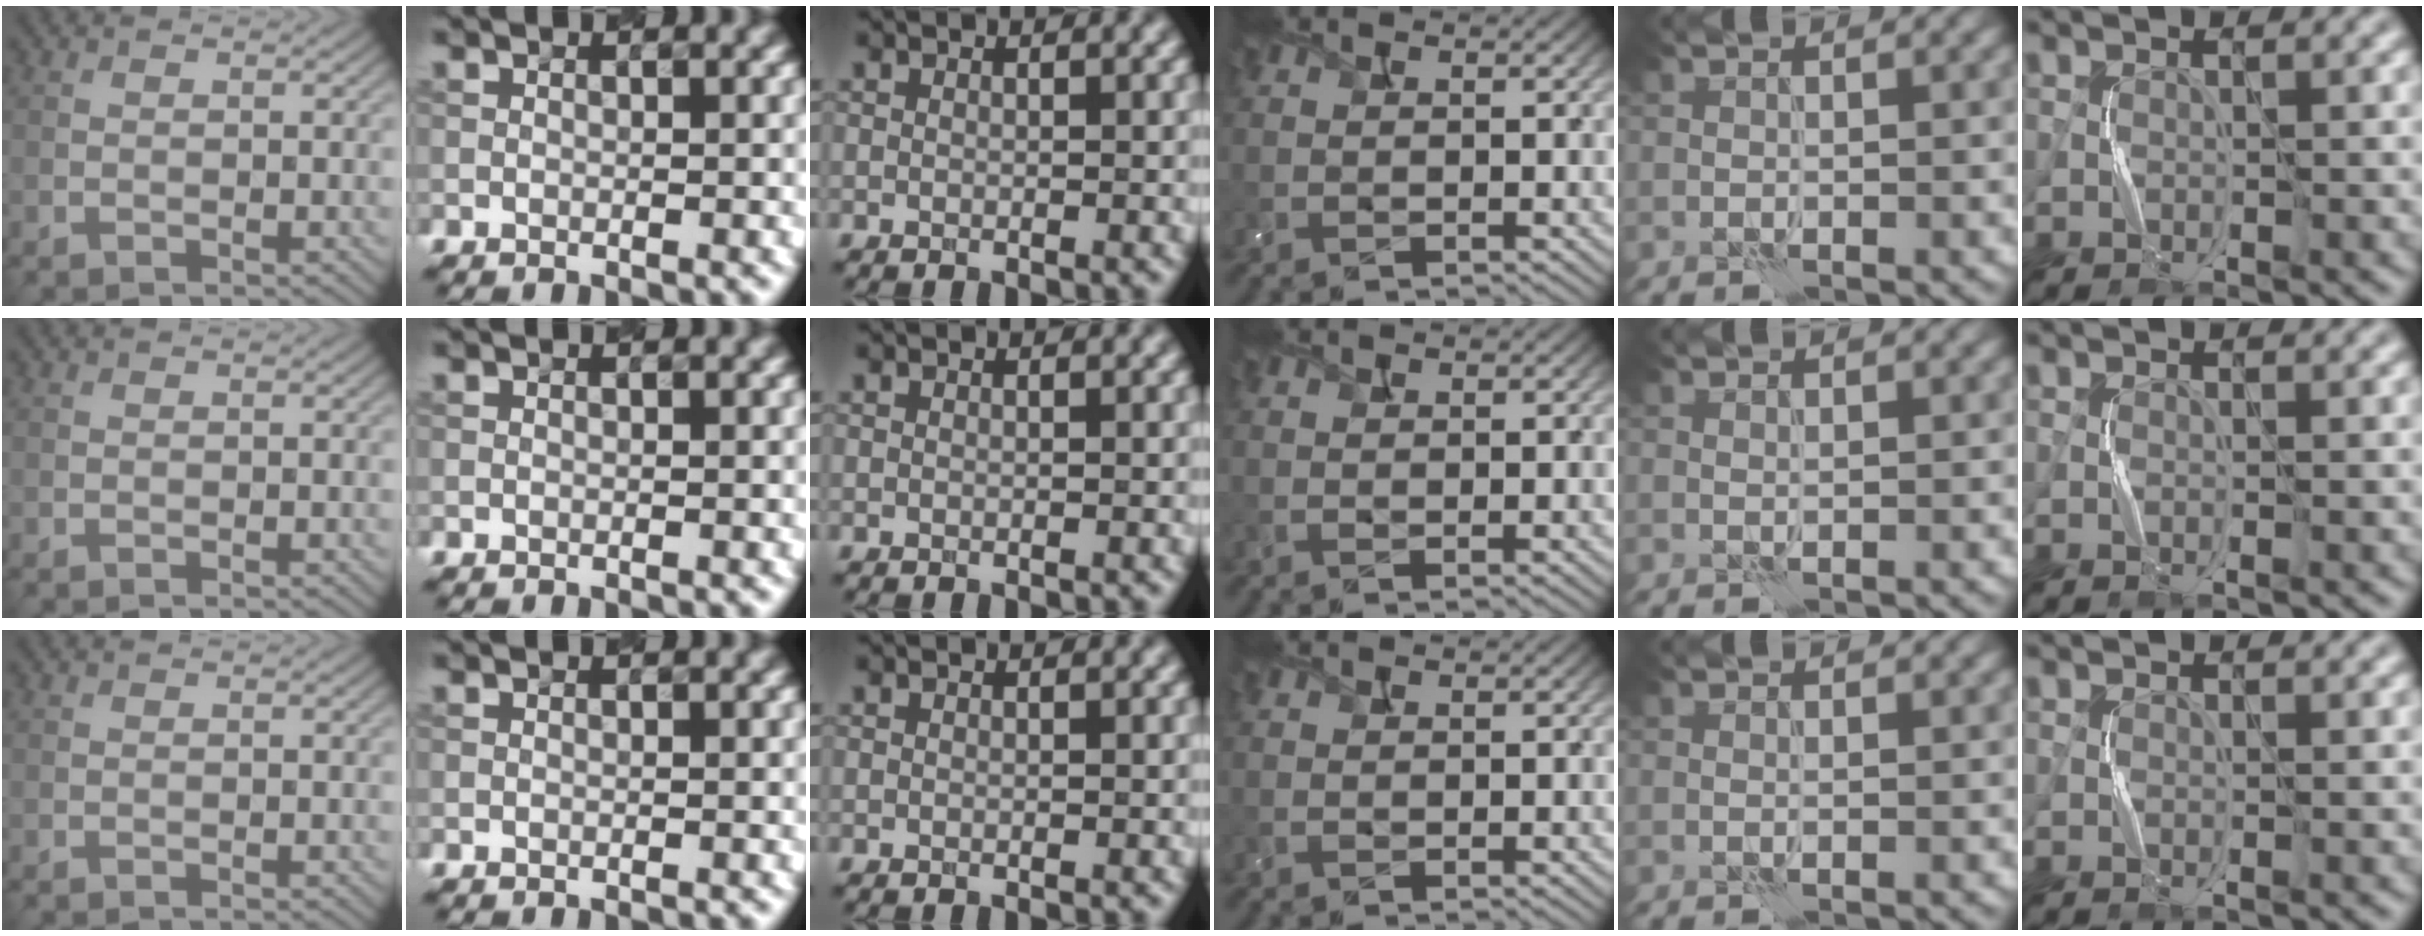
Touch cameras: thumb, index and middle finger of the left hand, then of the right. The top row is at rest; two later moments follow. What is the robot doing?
{"motion": "squeeze", "object": "bubble wrap"}